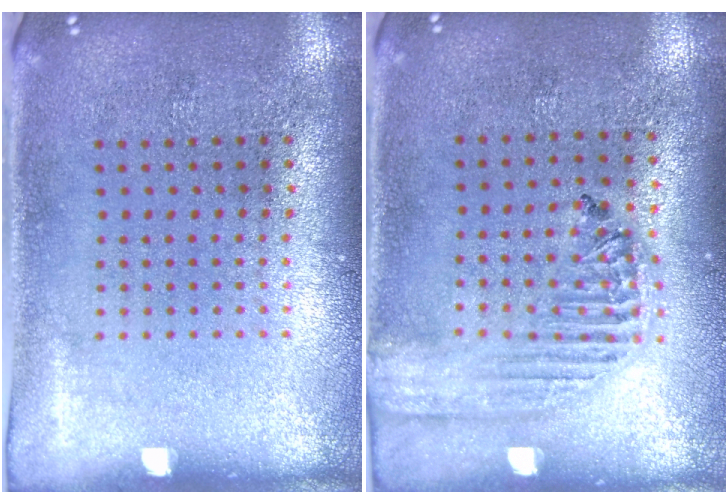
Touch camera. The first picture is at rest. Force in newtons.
{"total": 1.8, "press": 1.7, "slide": 0.7}